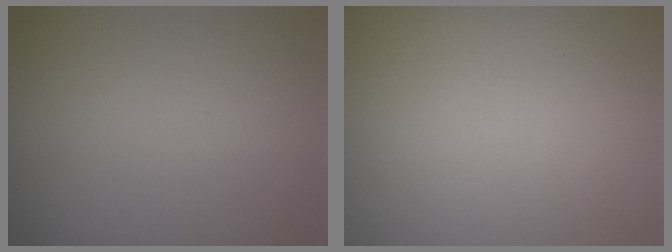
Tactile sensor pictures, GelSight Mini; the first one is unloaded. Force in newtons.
{"total": 0.0}